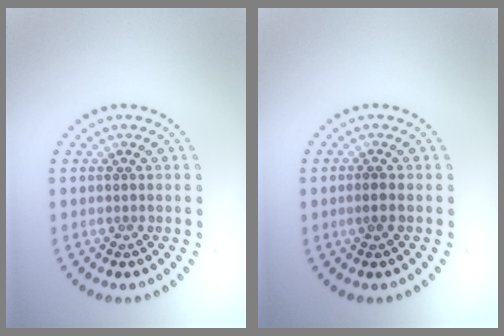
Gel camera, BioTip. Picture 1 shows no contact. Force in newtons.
{"total": 0.9, "press": 0.9, "slide": 0.4}